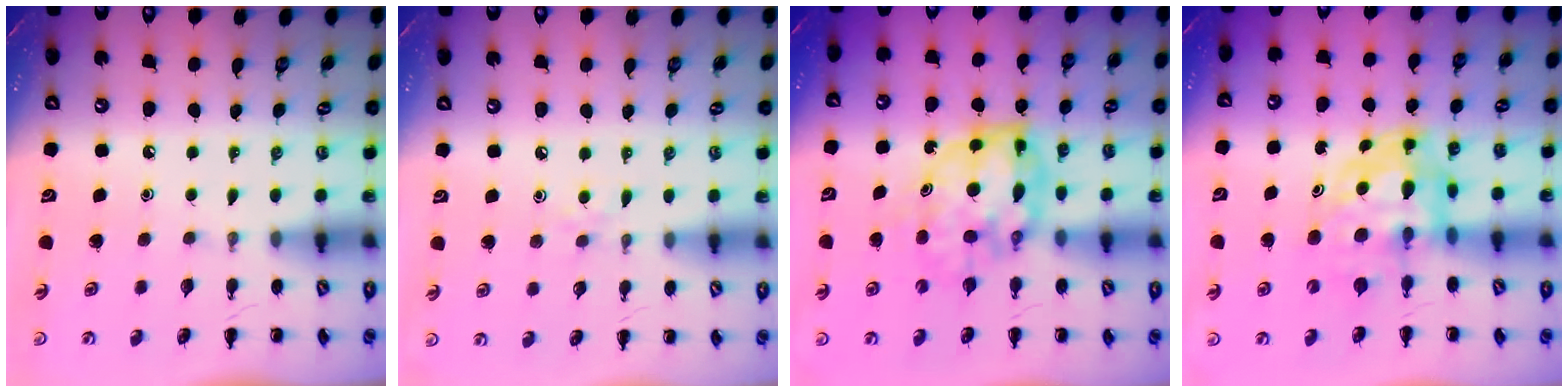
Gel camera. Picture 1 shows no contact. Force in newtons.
{"total": 4.1, "press": 3.8, "slide": 1.5}
{"total": 8.7, "press": 8.4, "slide": 2.1}
{"total": 6.5, "press": 6.3, "slide": 1.7}